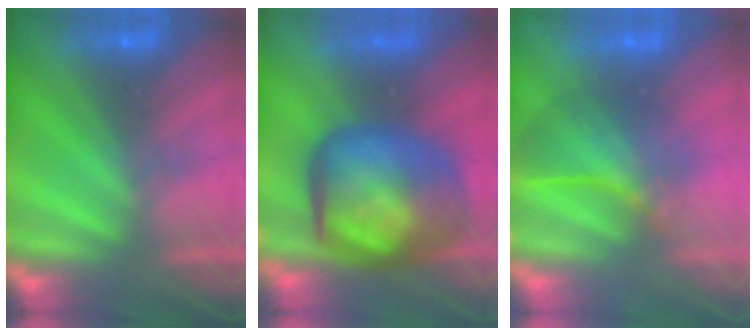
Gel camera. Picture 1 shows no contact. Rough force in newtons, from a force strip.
{"total": 7.5}
{"total": 3.8}